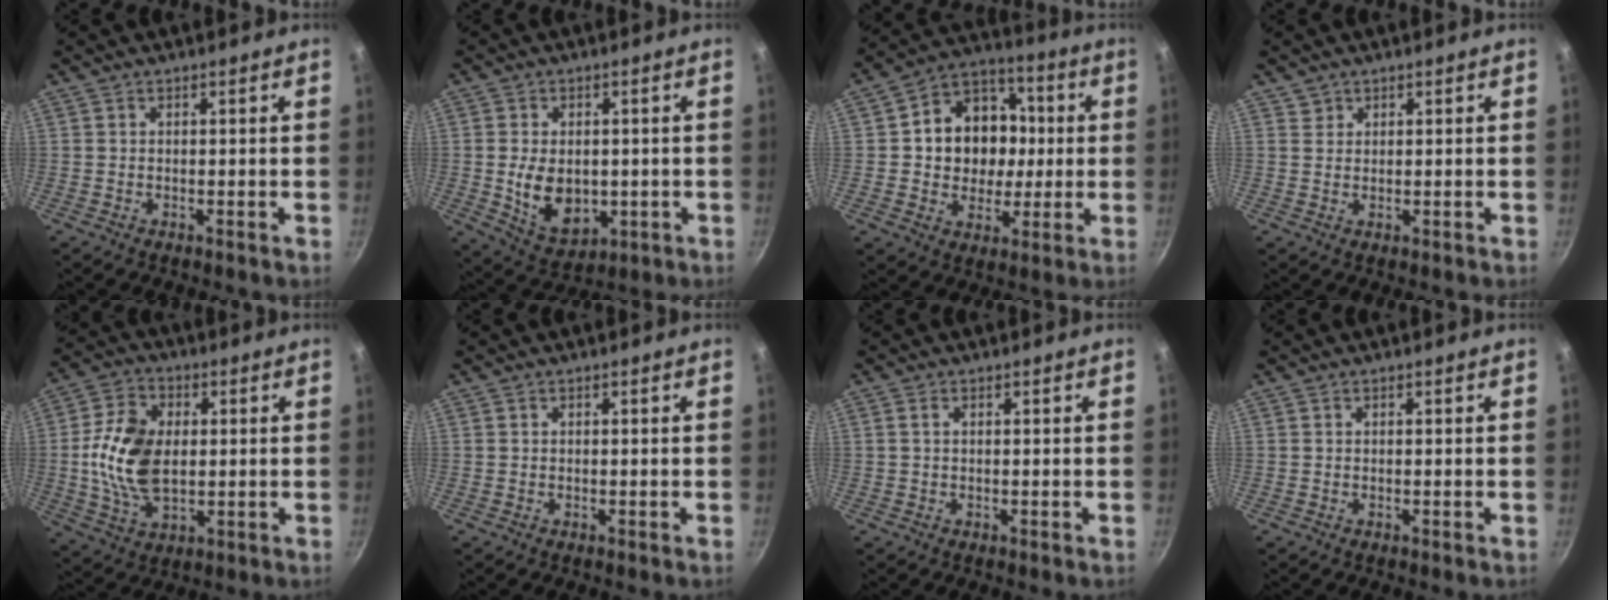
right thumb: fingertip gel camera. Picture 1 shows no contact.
{"total": 10.4, "force": [-0.7, 7.2, 7.4], "torque": [-0.109, -0.007, 0.008]}
{"total": 15.5, "force": [0.9, 13.1, 8.1], "torque": [-0.095, 0.021, 0.009]}
{"total": 1.6, "force": [0.9, 1.3, 0.1], "torque": [0.015, 0.002, 0.015]}
{"total": 13.9, "force": [0.5, 8.8, 10.7], "torque": [-0.188, 0.003, 0.006]}
{"total": 0.0}
{"total": 0.8, "force": [0.2, 0.4, 0.7], "torque": [-0.016, 0.003, 0.003]}
{"total": 0.0}